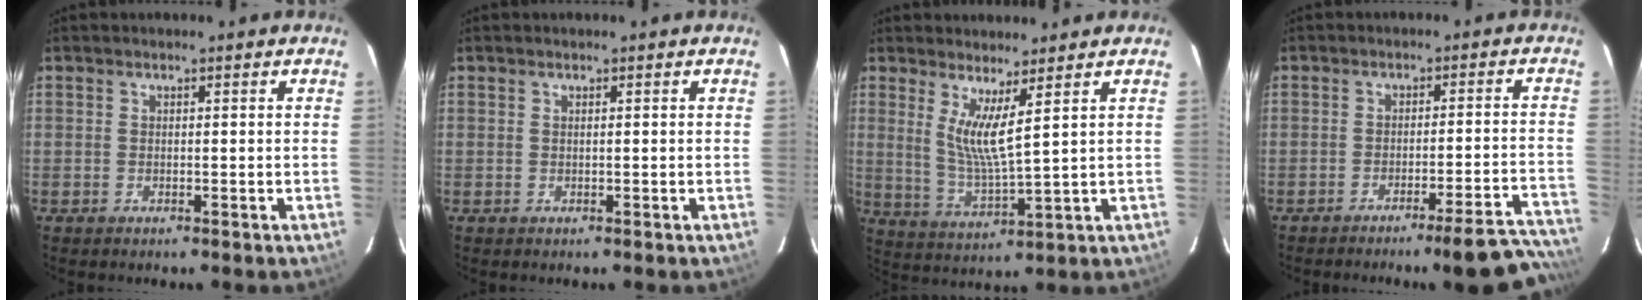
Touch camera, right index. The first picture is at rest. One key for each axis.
{"total": 0.0}
{"total": 6.8, "fx": 3.6, "fy": 0.0, "fz": 5.8, "tx": -0.111, "ty": -0.019, "tz": 0.070}
{"total": 13.8, "fx": -12.8, "fy": -0.1, "fz": 5.3, "tx": -0.044, "ty": 0.016, "tz": -0.163}